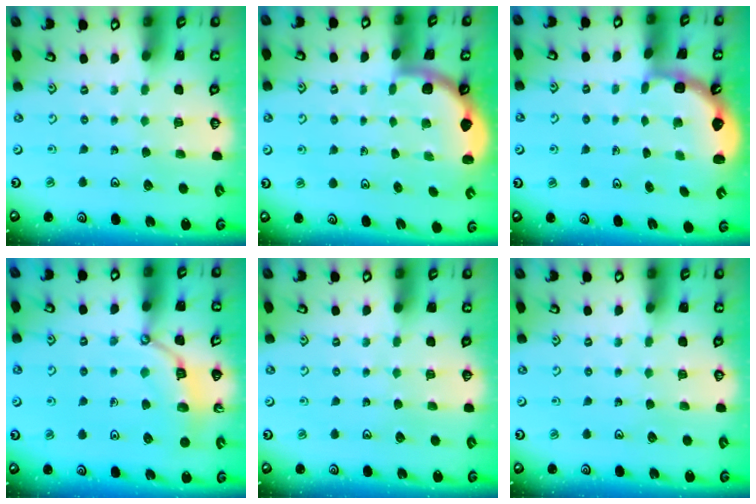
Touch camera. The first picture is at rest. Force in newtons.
{"total": 1.6, "press": 1.6, "slide": 0.0}
{"total": 2.3, "press": 1.8, "slide": 1.3}
{"total": 6.9, "press": 6.9, "slide": 0.4}
{"total": 0.0}
{"total": 0.0}